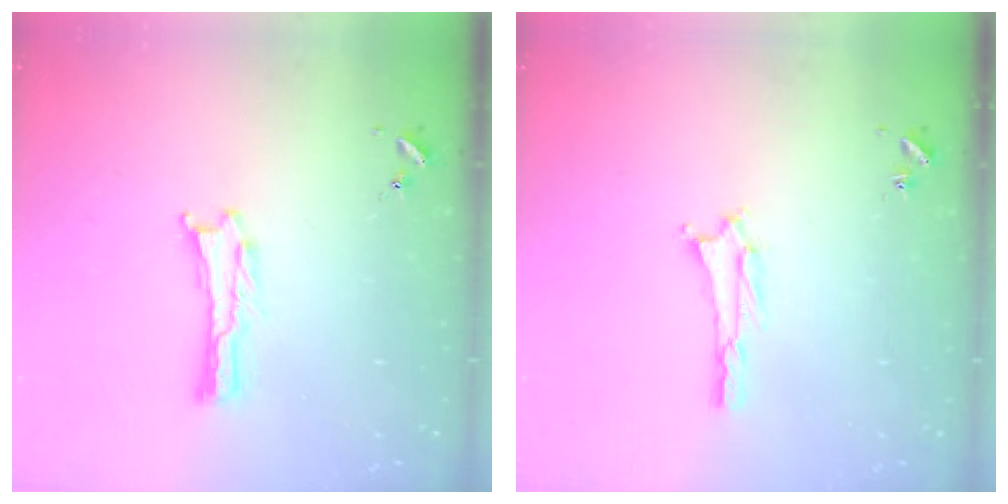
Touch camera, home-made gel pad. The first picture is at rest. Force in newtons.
{"total": 1.5, "press": 1.5, "slide": 0.3}